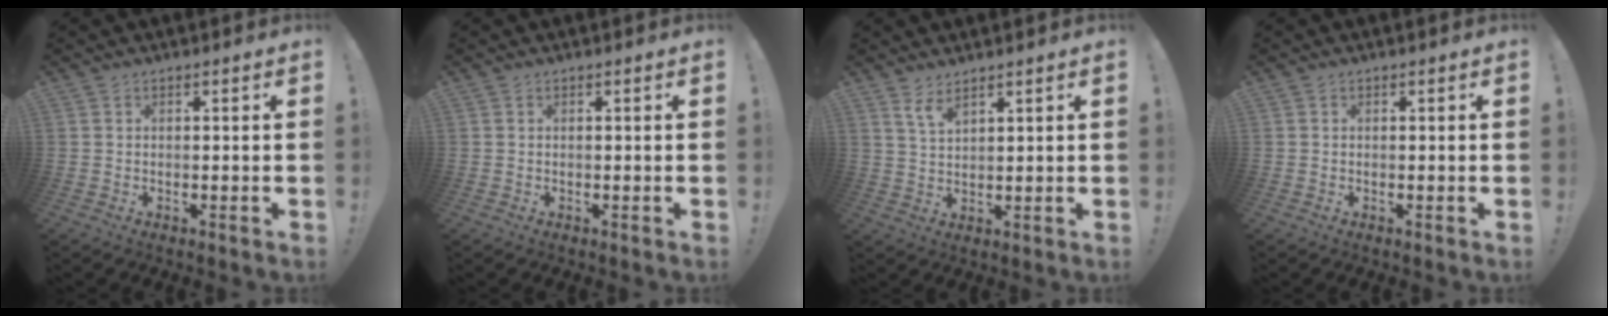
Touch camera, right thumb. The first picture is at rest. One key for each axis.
{"total": 0.0}
{"total": 4.7, "fx": 3.5, "fy": 1.0, "fz": 2.9, "tx": -0.049, "ty": -0.022, "tz": 0.061}
{"total": 0.0}